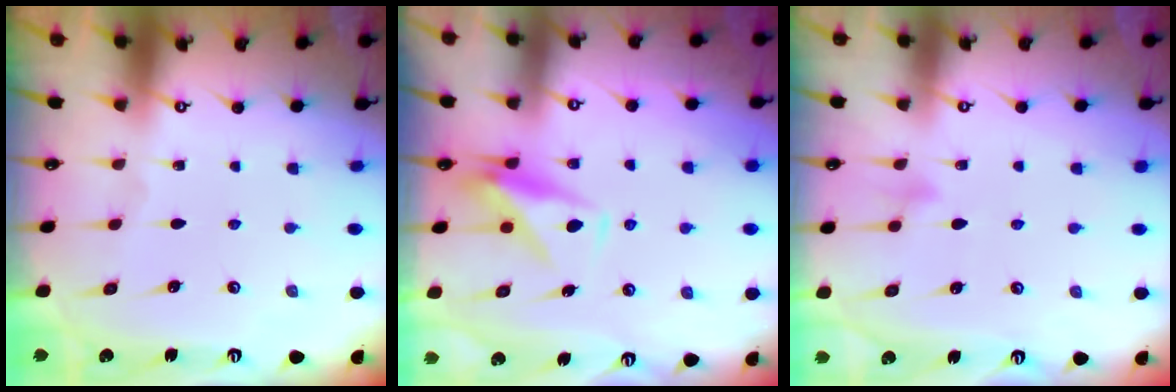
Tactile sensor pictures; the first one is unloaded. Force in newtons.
{"total": 8.3, "press": 8.3, "slide": 0.3}
{"total": 6.5, "press": 6.5, "slide": 0.6}